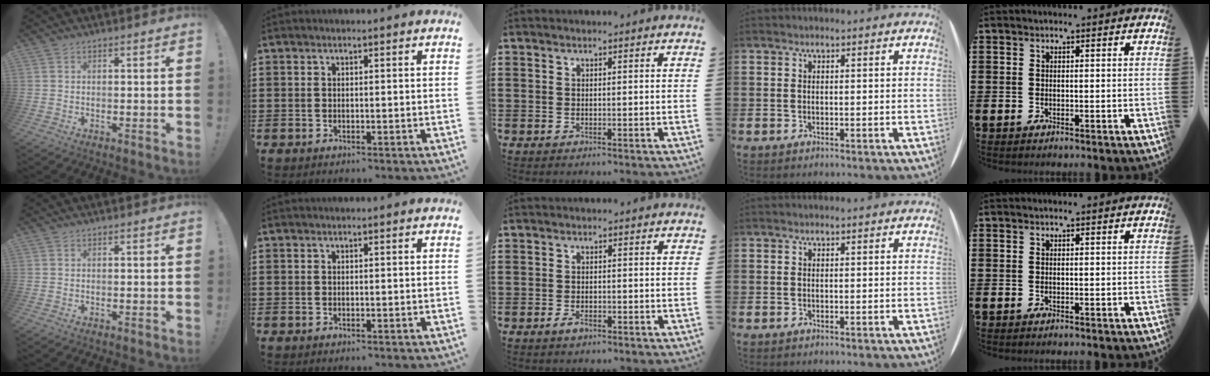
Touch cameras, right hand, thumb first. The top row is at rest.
{"middle": {"total": 1.6, "force": [-0.9, 0.6, 1.1], "torque": [-0.028, -0.006, -0.018]}}